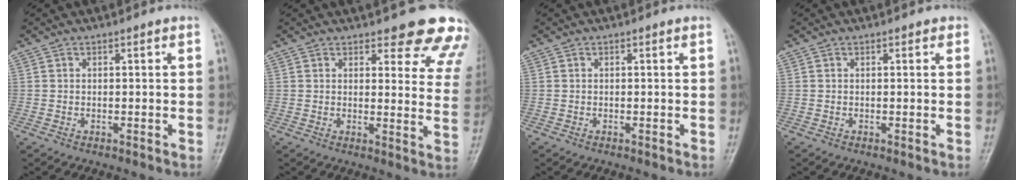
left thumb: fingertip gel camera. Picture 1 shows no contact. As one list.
[{"total": 14.7, "force": [12.3, 4.5, 6.6], "torque": [-0.027, -0.074, 0.118]}, {"total": 0.0}, {"total": 0.9, "force": [0.5, 0.5, 0.5], "torque": [-0.001, -0.001, 0.001]}]